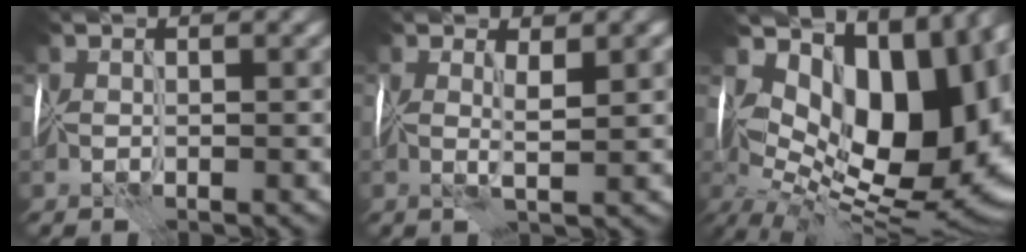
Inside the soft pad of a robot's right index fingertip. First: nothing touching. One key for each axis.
{"total": 1.9, "fx": 0.9, "fy": 0.2, "fz": 1.7, "tx": -0.033, "ty": -0.002, "tz": 0.017}
{"total": 15.7, "fx": 3.1, "fy": 9.3, "fz": 12.3, "tx": -0.182, "ty": 0.010, "tz": 0.063}